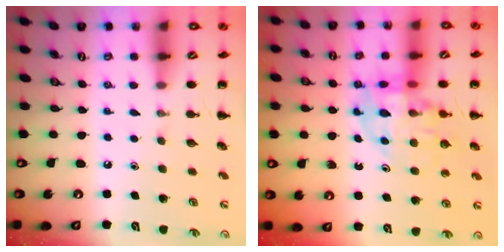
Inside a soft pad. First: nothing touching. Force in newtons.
{"total": 12.3, "press": 11.8, "slide": 3.4}